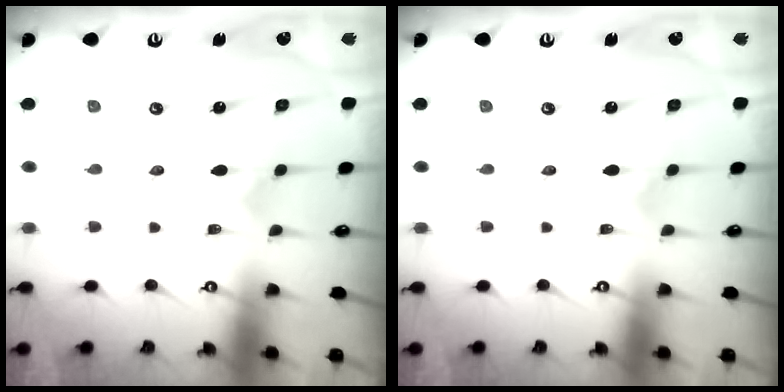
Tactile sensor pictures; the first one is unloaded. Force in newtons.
{"total": 0.0}